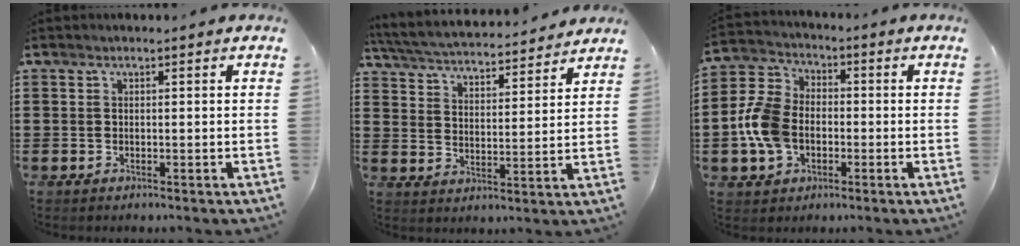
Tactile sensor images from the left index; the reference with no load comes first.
{"total": 4.4, "force": [4.3, 0.1, 1.0], "torque": [-0.042, -0.031, 0.069]}
{"total": 9.0, "force": [-1.8, 6.6, 5.9], "torque": [-0.158, 0.010, -0.041]}